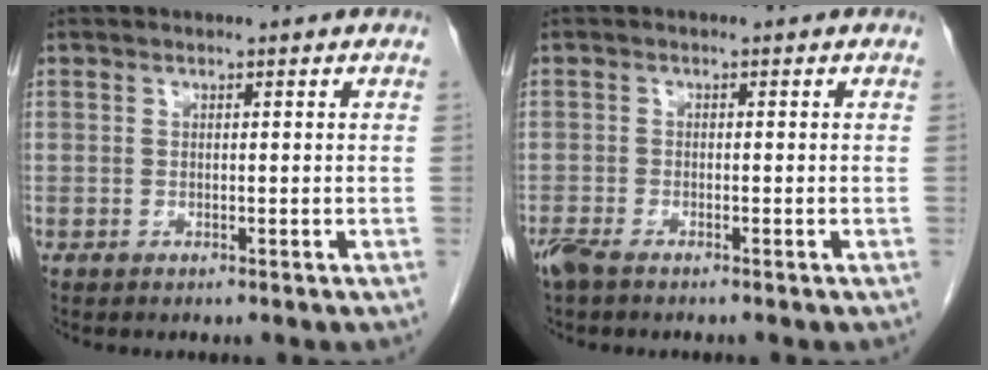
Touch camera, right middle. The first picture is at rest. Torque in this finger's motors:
{"motor_torque": [-0.09, 0.12, 0.00, 0.00]}